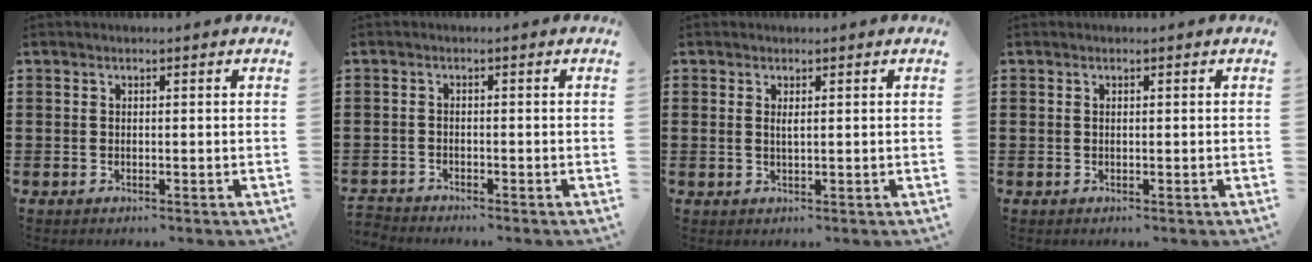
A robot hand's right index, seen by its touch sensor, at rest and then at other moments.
{"total": 1.6, "force": [-1.6, 0.2, -0.2], "torque": [-0.002, 0.002, -0.036]}
{"total": 1.0, "force": [0.4, 0.3, 0.9], "torque": [-0.017, 0.003, 0.006]}
{"total": 0.0}